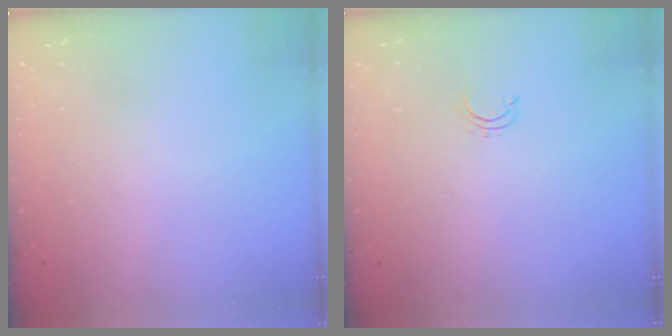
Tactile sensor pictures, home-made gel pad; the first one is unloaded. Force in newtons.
{"total": 2.8, "press": 2.8, "slide": 0.2}